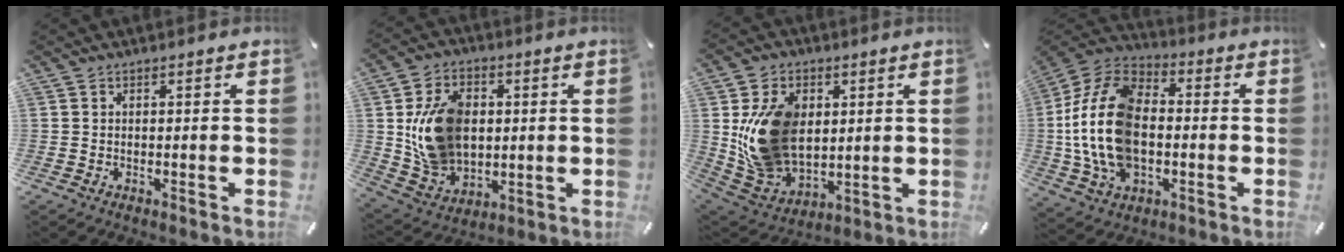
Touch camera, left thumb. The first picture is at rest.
{"total": 14.9, "force": [1.7, 11.9, 8.7], "torque": [-0.163, 0.011, 0.034]}
{"total": 17.1, "force": [3.3, 13.6, 9.8], "torque": [-0.199, -0.003, 0.069]}
{"total": 19.4, "force": [-2.0, 13.3, 14.0], "torque": [-0.323, 0.012, -0.040]}